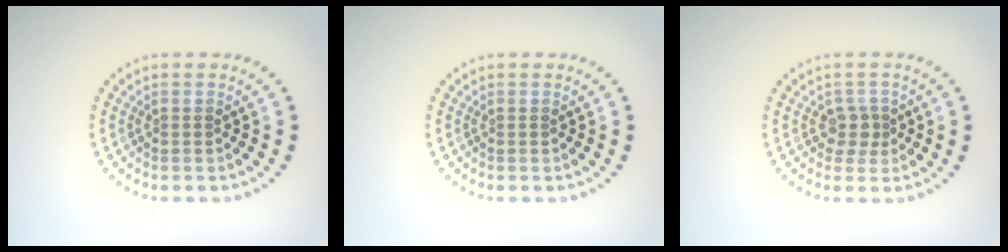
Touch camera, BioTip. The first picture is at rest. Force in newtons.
{"total": 0.0}
{"total": 1.8, "press": 1.4, "slide": 1.1}